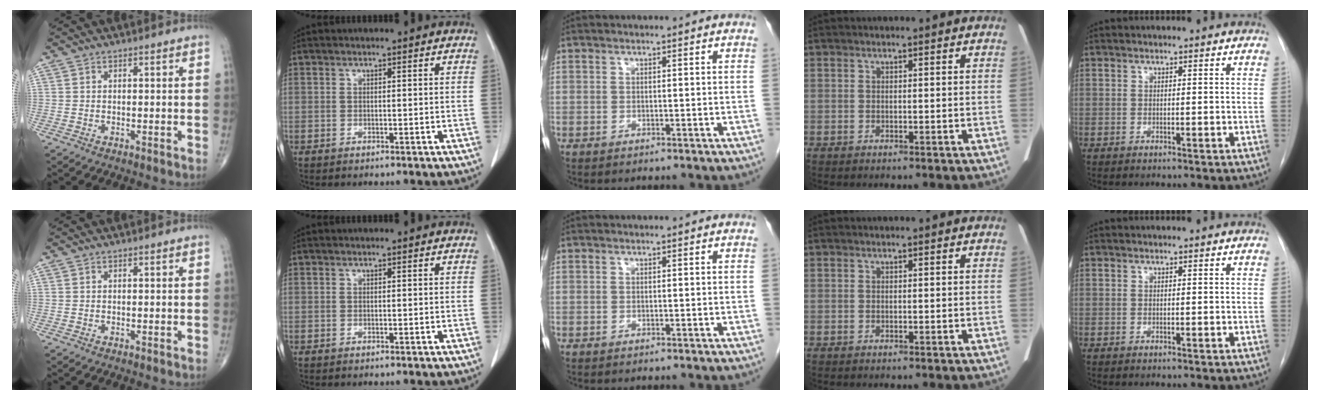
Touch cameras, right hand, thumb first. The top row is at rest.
{}